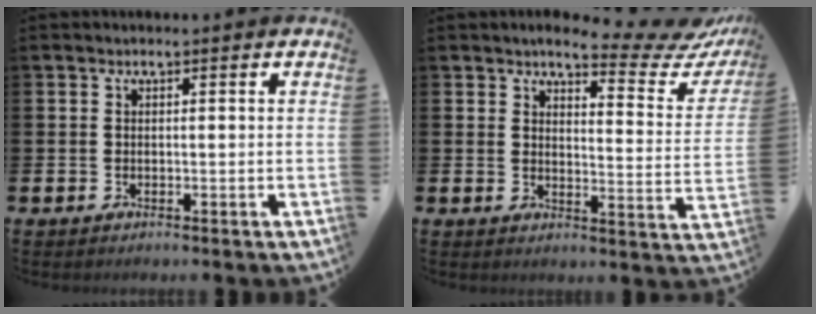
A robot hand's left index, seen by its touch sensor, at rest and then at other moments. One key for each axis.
{"total": 5.8, "fx": 5.3, "fy": 1.2, "fz": 2.2, "tx": -0.033, "ty": -0.049, "tz": 0.080}